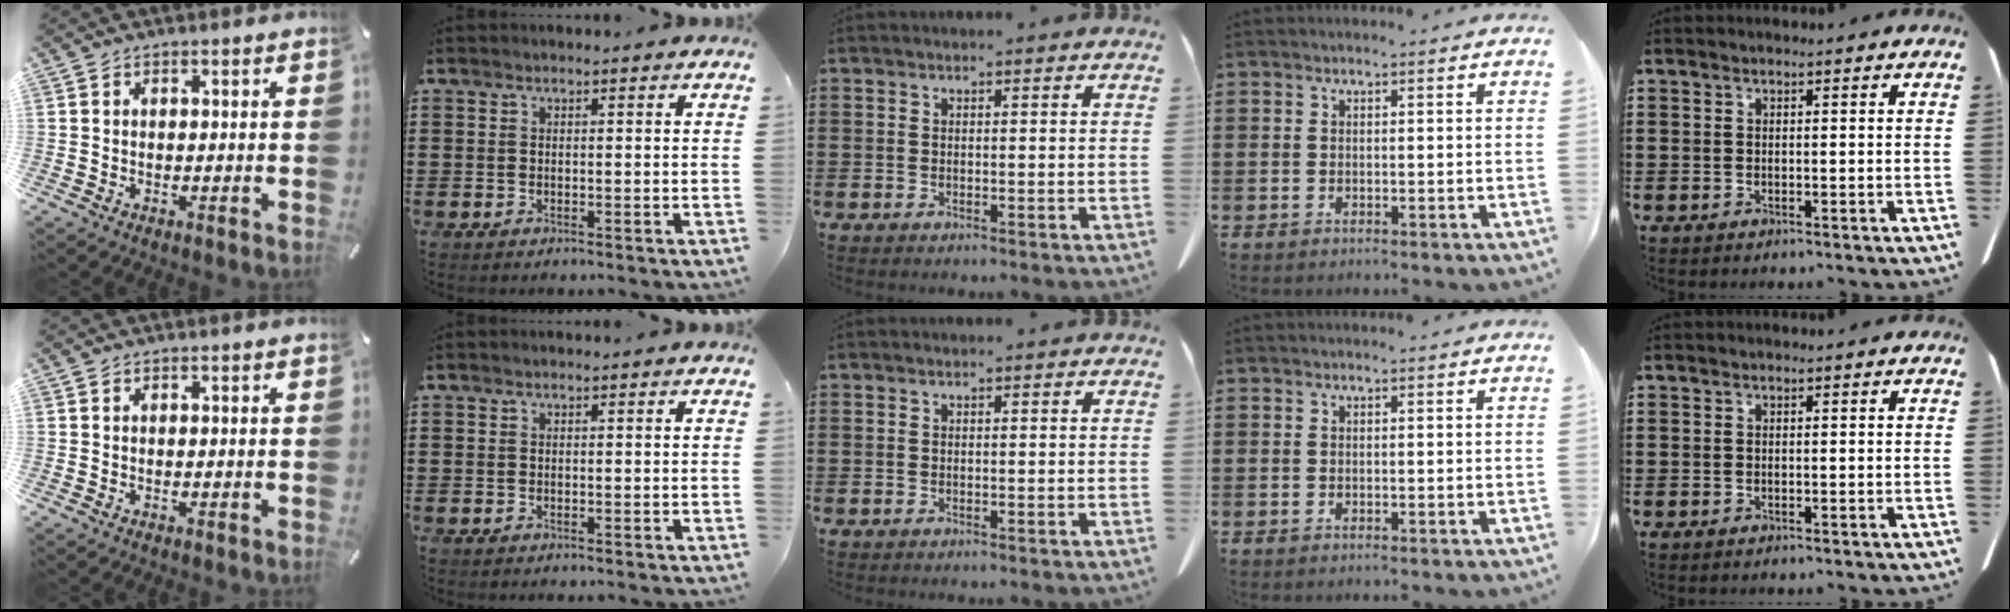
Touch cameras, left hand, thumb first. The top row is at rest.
{}